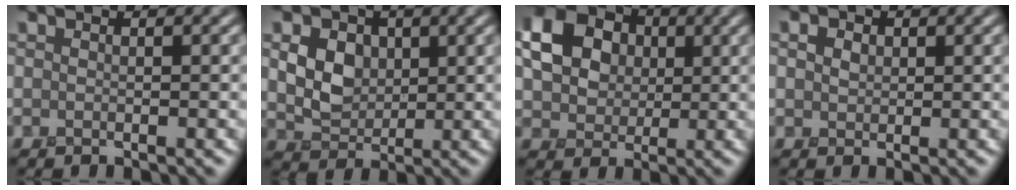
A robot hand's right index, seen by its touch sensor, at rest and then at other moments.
{"total": 4.4, "force": [0.6, 3.4, 2.7], "torque": [-0.060, -0.007, 0.006]}
{"total": 9.3, "force": [1.8, 7.7, 4.9], "torque": [-0.119, 0.034, 0.020]}
{"total": 2.9, "force": [1.3, 2.1, 1.5], "torque": [-0.041, 0.008, 0.012]}